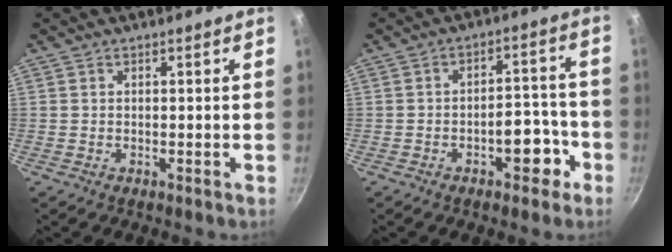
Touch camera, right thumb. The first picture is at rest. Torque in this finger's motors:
{"motor_torque": [0.99, 1.01, 0.64, -0.24, 0.00]}